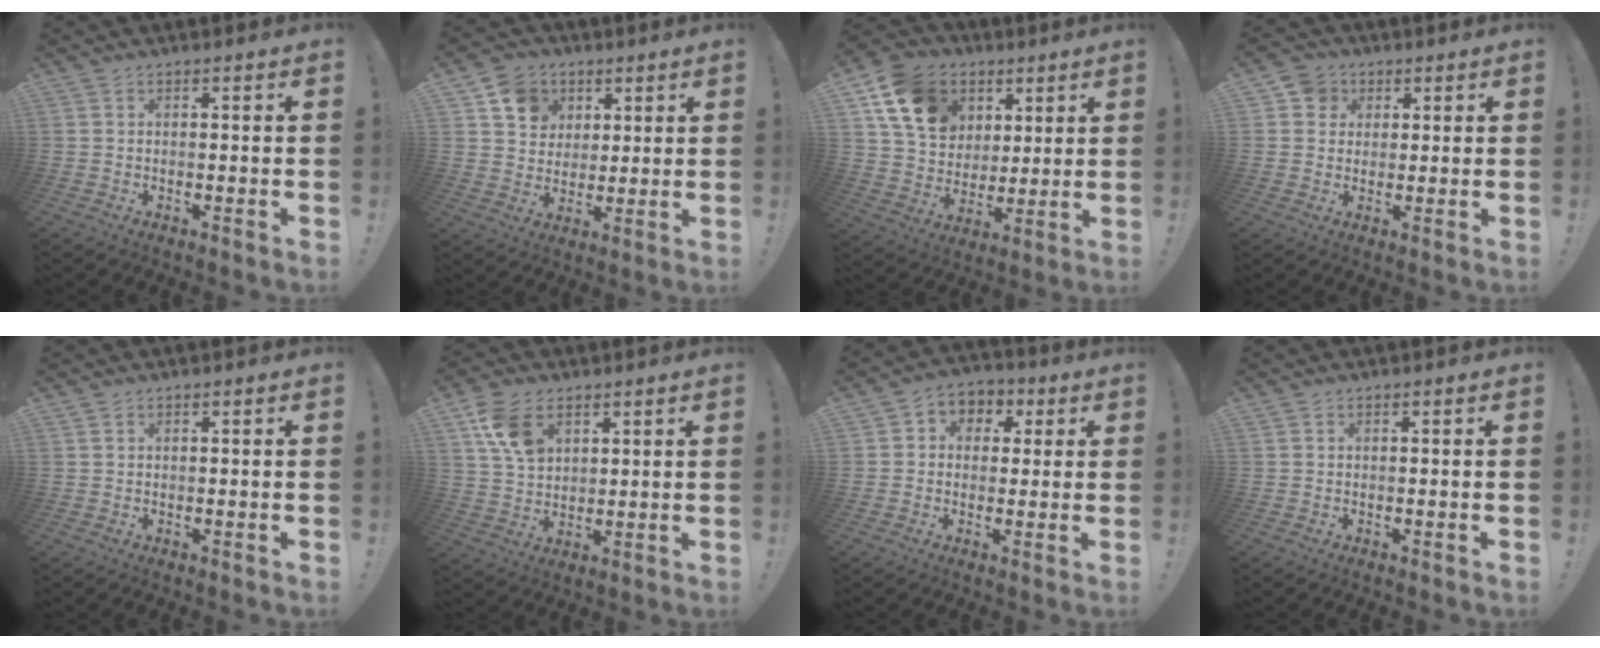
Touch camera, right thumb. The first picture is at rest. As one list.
[{"total": 10.8, "force": [4.9, 9.1, 3.0], "torque": [-0.034, -0.030, 0.097]}, {"total": 16.5, "force": [7.3, 12.7, 7.4], "torque": [-0.120, -0.023, 0.150]}, {"total": 5.7, "force": [1.8, 5.2, 1.6], "torque": [-0.022, -0.001, 0.034]}, {"total": 0.9, "force": [-0.5, -0.5, -0.6], "torque": [0.017, 0.002, -0.011]}, {"total": 11.1, "force": [5.4, 7.3, 6.3], "torque": [-0.111, -0.015, 0.106]}, {"total": 5.9, "force": [-0.2, 5.6, 1.9], "torque": [-0.020, 0.009, 0.000]}, {"total": 1.4, "force": [-0.9, -0.8, -0.8], "torque": [0.016, 0.004, -0.017]}]